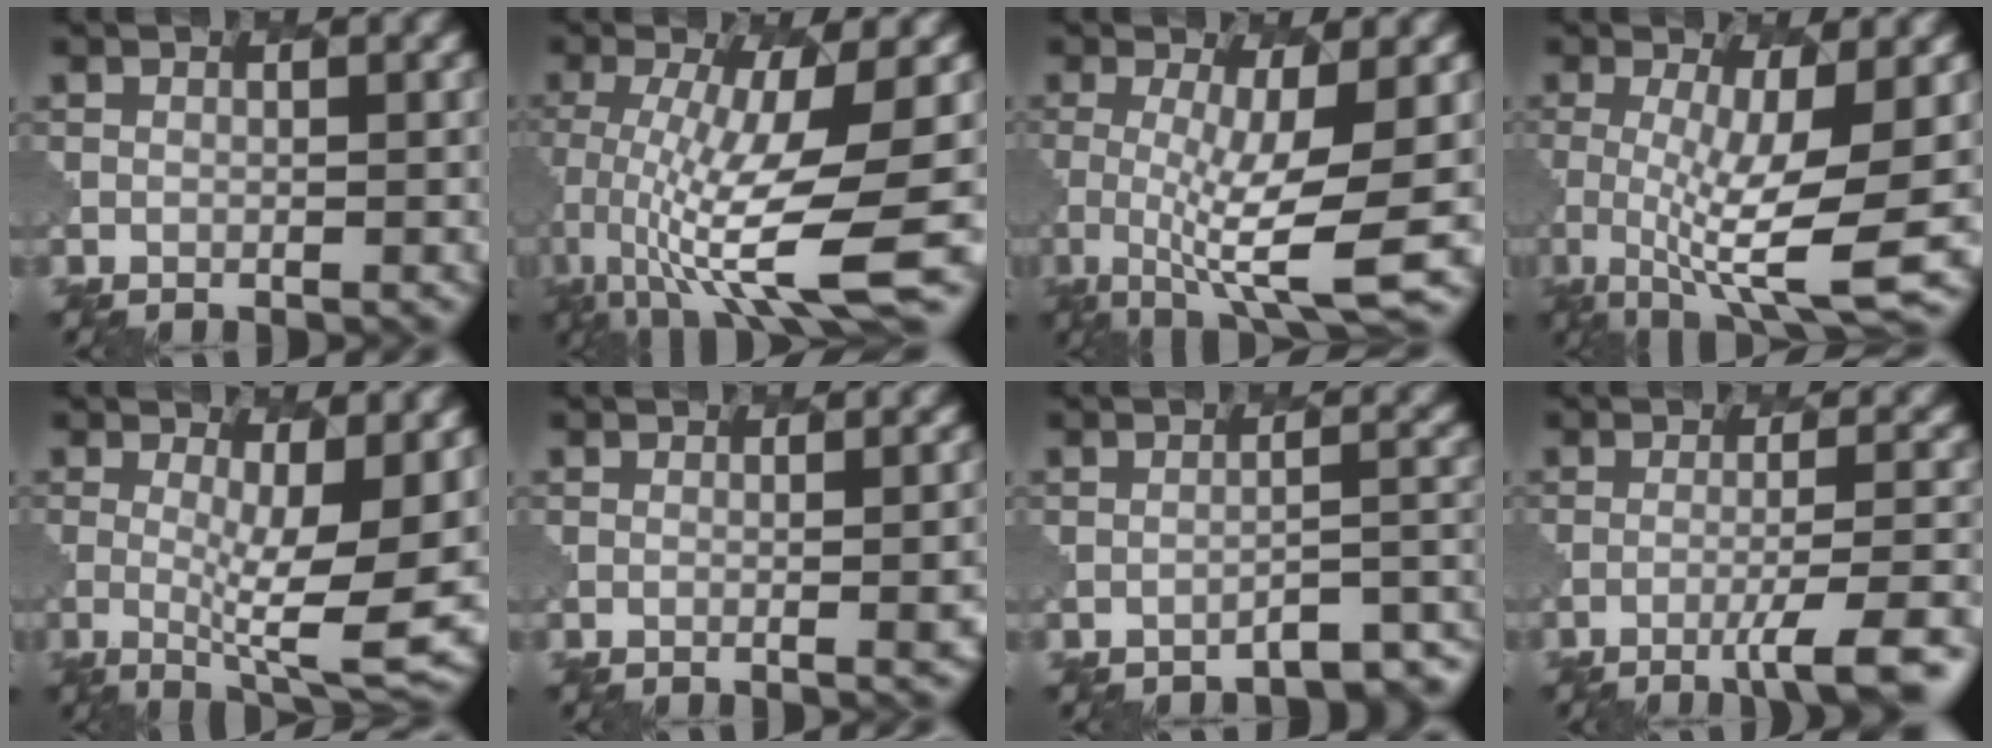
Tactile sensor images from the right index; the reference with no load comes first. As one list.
[{"total": 10.5, "force": [-2.4, 2.5, 9.9], "torque": [-0.184, -0.019, -0.038]}, {"total": 7.1, "force": [-0.7, 1.5, 6.9], "torque": [-0.121, -0.014, -0.014]}, {"total": 7.9, "force": [-0.7, 1.8, 7.7], "torque": [-0.131, -0.016, -0.014]}, {"total": 7.8, "force": [0.3, 1.9, 7.6], "torque": [-0.118, -0.016, 0.010]}, {"total": 2.7, "force": [0.0, 0.8, 2.6], "torque": [-0.020, 0.005, -0.003]}, {"total": 4.0, "force": [-3.6, 0.8, 1.7], "torque": [-0.015, 0.004, -0.047]}, {"total": 5.7, "force": [-3.1, 0.8, 4.7], "torque": [-0.066, 0.004, -0.052]}]